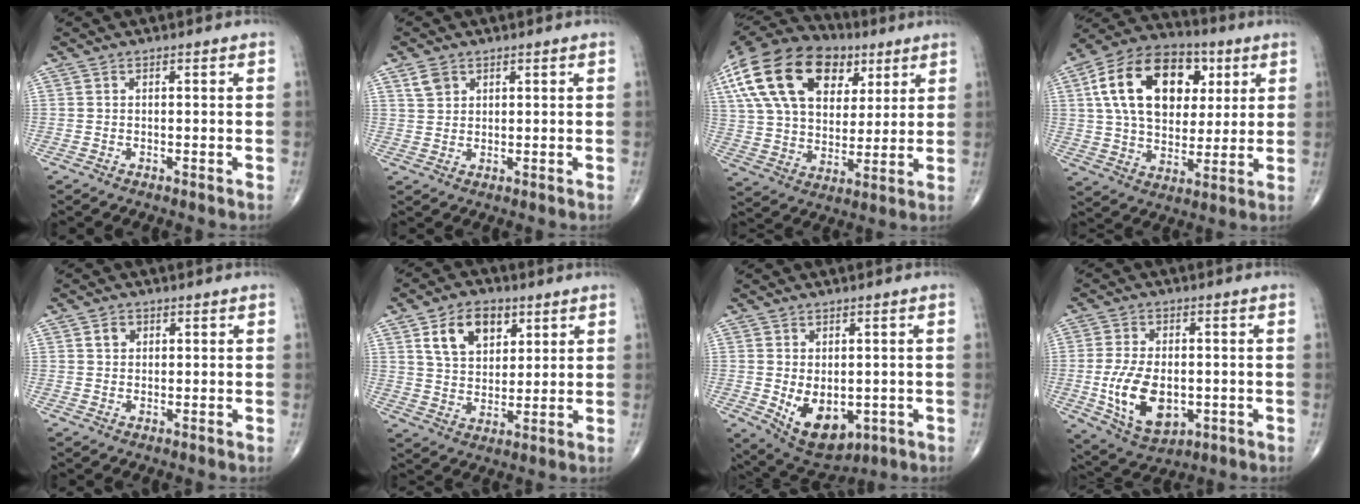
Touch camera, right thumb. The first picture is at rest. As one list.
[{"total": 3.3, "force": [1.9, 2.4, 1.3], "torque": [-0.014, -0.005, 0.039]}, {"total": 27.1, "force": [11.0, 17.1, 18.0], "torque": [-0.339, 0.018, 0.193]}, {"total": 21.8, "force": [6.2, 14.5, 15.0], "torque": [-0.238, 0.002, 0.100]}, {"total": 2.2, "force": [0.8, 1.7, 1.0], "torque": [-0.003, -0.001, 0.012]}, {"total": 10.9, "force": [4.9, 7.2, 6.6], "torque": [-0.076, -0.017, 0.089]}, {"total": 10.2, "force": [-2.0, 6.3, 7.7], "torque": [-0.096, -0.011, -0.008]}, {"total": 12.7, "force": [-2.2, 7.5, 10.0], "torque": [-0.166, -0.007, -0.025]}]